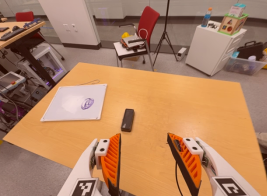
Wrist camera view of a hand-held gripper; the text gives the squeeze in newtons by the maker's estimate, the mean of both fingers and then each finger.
{"total": 0.0}